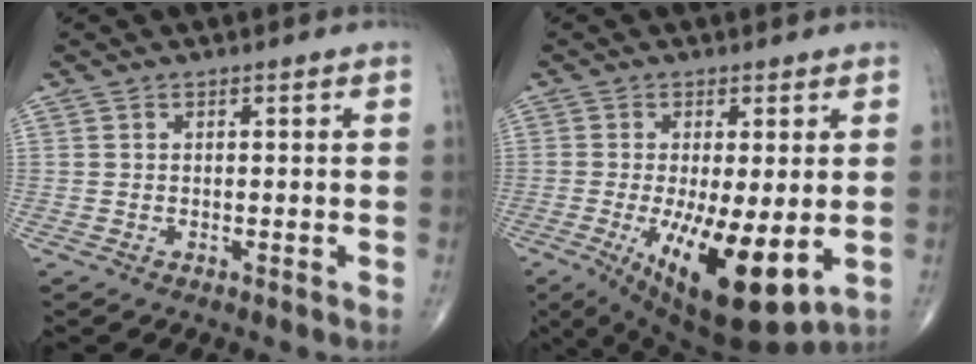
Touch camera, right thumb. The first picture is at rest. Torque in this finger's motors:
{"motor_torque": [2.40, 2.53, 1.12, -1.00, 0.56]}